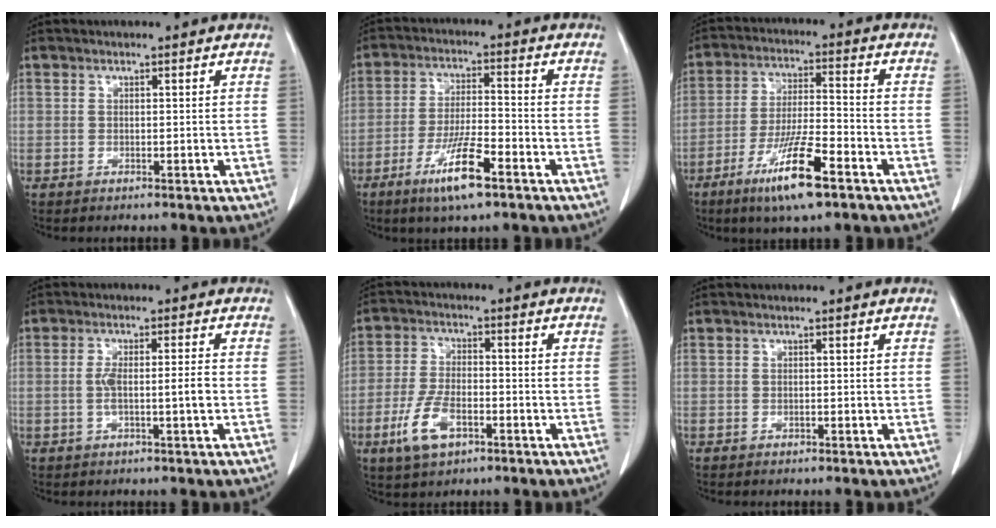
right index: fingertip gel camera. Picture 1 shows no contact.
{"total": 9.2, "force": [-5.4, 1.1, 7.4], "torque": [-0.141, -0.014, -0.095]}
{"total": 11.4, "force": [-6.6, 1.2, 9.2], "torque": [-0.175, -0.021, -0.118]}
{"total": 4.4, "force": [-0.8, 0.3, 4.3], "torque": [-0.087, 0.006, -0.010]}
{"total": 7.8, "force": [-3.6, 3.6, 6.0], "torque": [-0.135, -0.003, -0.067]}
{"total": 0.0}